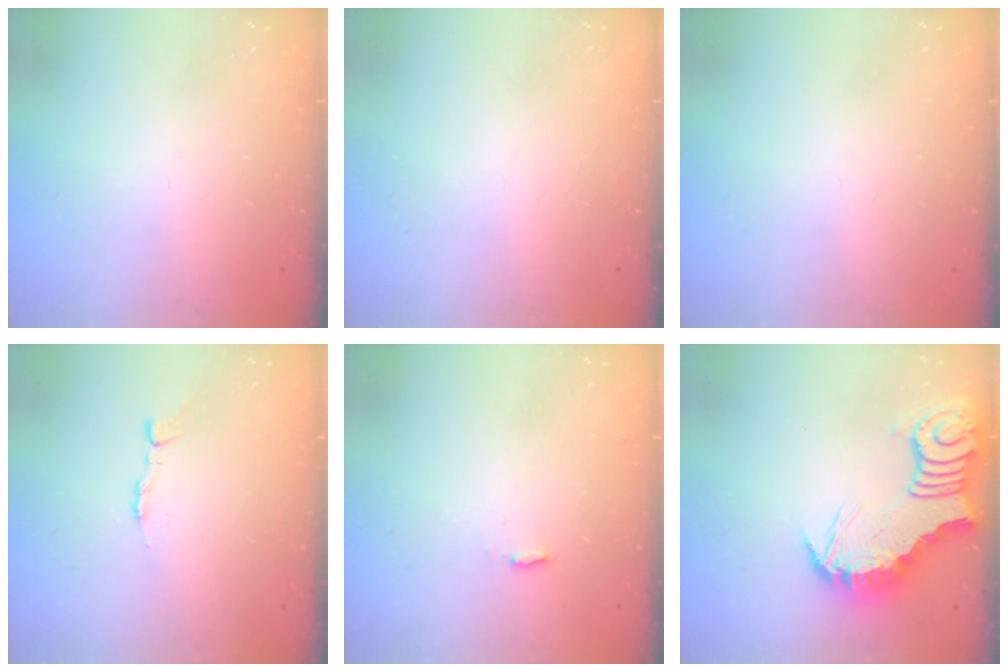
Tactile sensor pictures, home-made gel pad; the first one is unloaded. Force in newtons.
{"total": 0.0}
{"total": 0.0}
{"total": 3.2, "press": 3.2, "slide": 0.2}
{"total": 2.1, "press": 2.0, "slide": 0.4}
{"total": 8.3, "press": 8.2, "slide": 1.3}